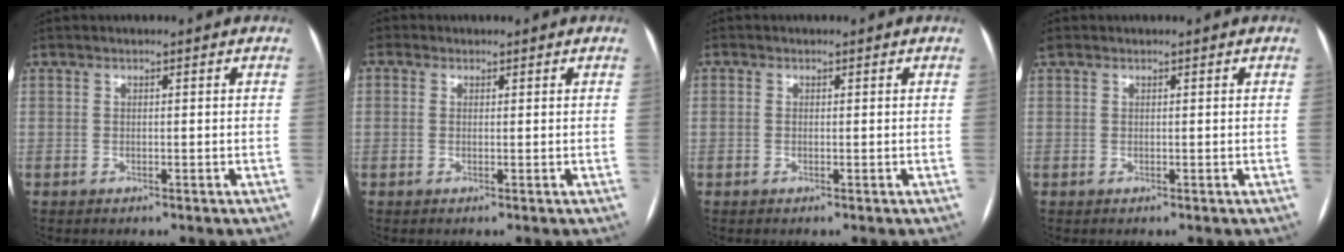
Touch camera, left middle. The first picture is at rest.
{"total": 1.8, "force": [-1.7, 0.3, -0.6], "torque": [0.000, 0.012, -0.017]}
{"total": 2.5, "force": [-2.2, -0.6, -1.0], "torque": [0.009, 0.001, -0.027]}
{"total": 0.5, "force": [0.4, 0.3, 0.1], "torque": [-0.014, 0.017, 0.013]}